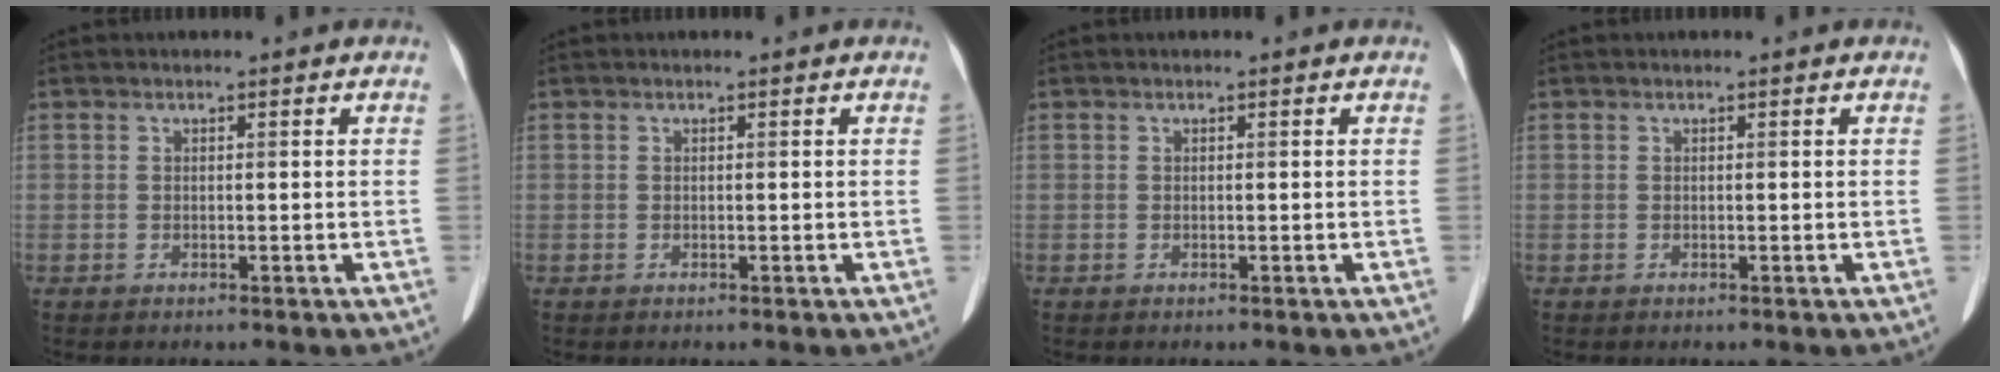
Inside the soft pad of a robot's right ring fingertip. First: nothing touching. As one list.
[{"total": 0.0}, {"total": 0.0}, {"total": 0.0}]